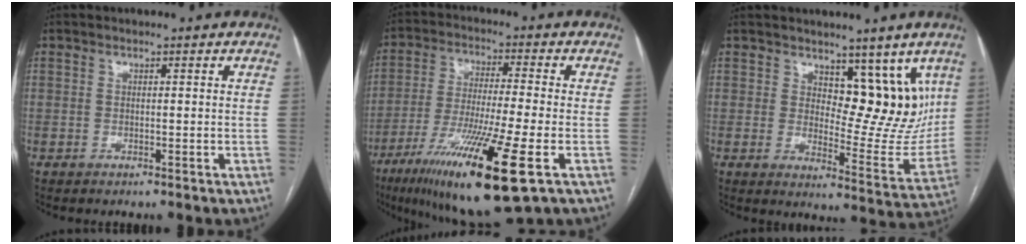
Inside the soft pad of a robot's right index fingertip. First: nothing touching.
{"total": 17.7, "force": [-8.5, 0.8, 15.4], "torque": [-0.276, -0.044, -0.146]}
{"total": 10.6, "force": [6.0, 5.5, 6.8], "torque": [-0.062, -0.006, 0.099]}